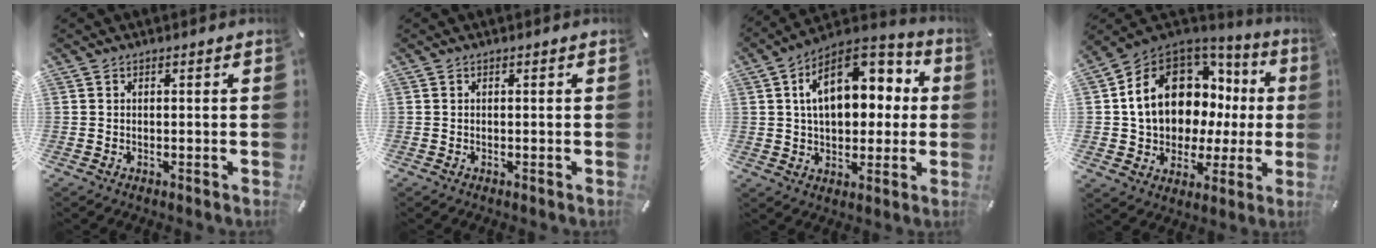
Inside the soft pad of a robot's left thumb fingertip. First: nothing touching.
{"total": 0.0}
{"total": 16.6, "force": [4.6, 10.6, 11.9], "torque": [-0.187, -0.012, 0.081]}
{"total": 15.9, "force": [4.8, 12.1, 9.1], "torque": [-0.180, -0.035, 0.090]}